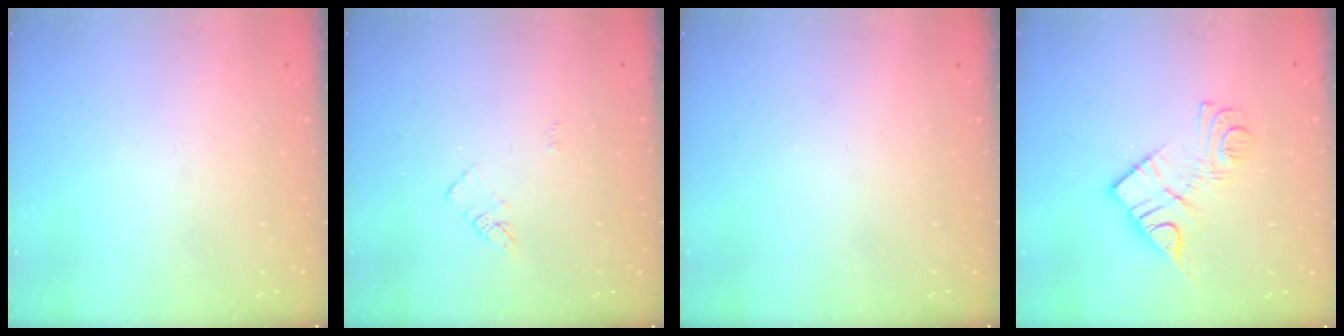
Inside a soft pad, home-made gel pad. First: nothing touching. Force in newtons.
{"total": 3.8, "press": 3.8, "slide": 0.4}
{"total": 0.0}
{"total": 11.5, "press": 11.5, "slide": 0.6}